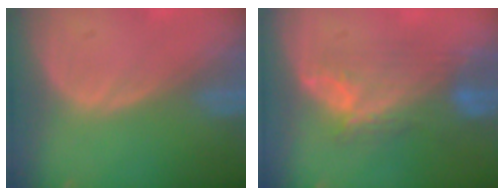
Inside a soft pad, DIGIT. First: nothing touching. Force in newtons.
{"total": 8.3, "press": 7.7, "slide": 3.3}